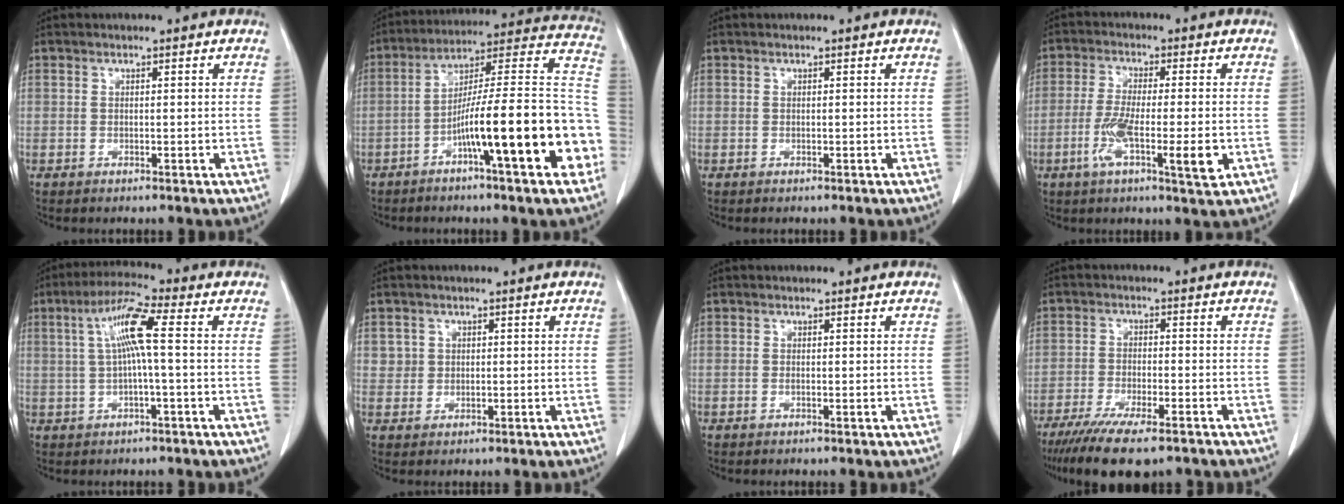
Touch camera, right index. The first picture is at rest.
{"total": 21.4, "force": [-7.2, 1.8, 20.1], "torque": [-0.236, 0.028, -0.110]}
{"total": 0.0}
{"total": 9.5, "force": [-2.8, 1.3, 9.0], "torque": [-0.159, -0.014, -0.049]}
{"total": 7.5, "force": [1.1, 0.2, 7.4], "torque": [-0.145, 0.020, 0.018]}
{"total": 2.0, "force": [0.7, 1.9, 0.1], "torque": [0.011, 0.000, 0.007]}
{"total": 0.0}
{"total": 12.2, "force": [-9.2, 2.3, 7.7], "torque": [-0.123, -0.025, -0.145]}